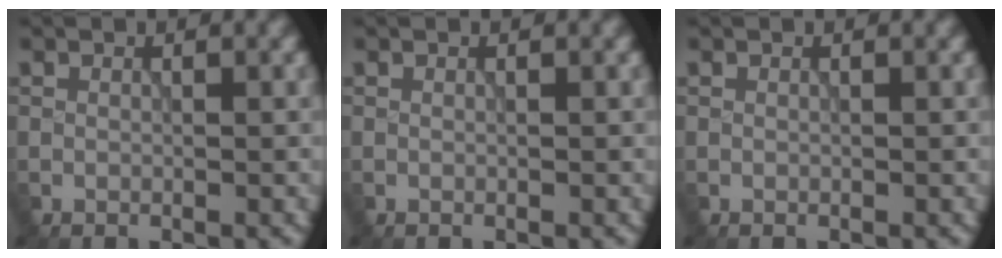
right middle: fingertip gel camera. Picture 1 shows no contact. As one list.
[{"total": 0.0}, {"total": 0.0}]